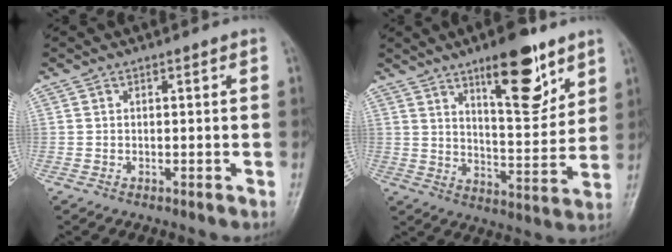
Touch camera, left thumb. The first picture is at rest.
{"total": 14.3, "force": [8.7, 4.9, 10.3], "torque": [-0.119, -0.057, 0.135]}